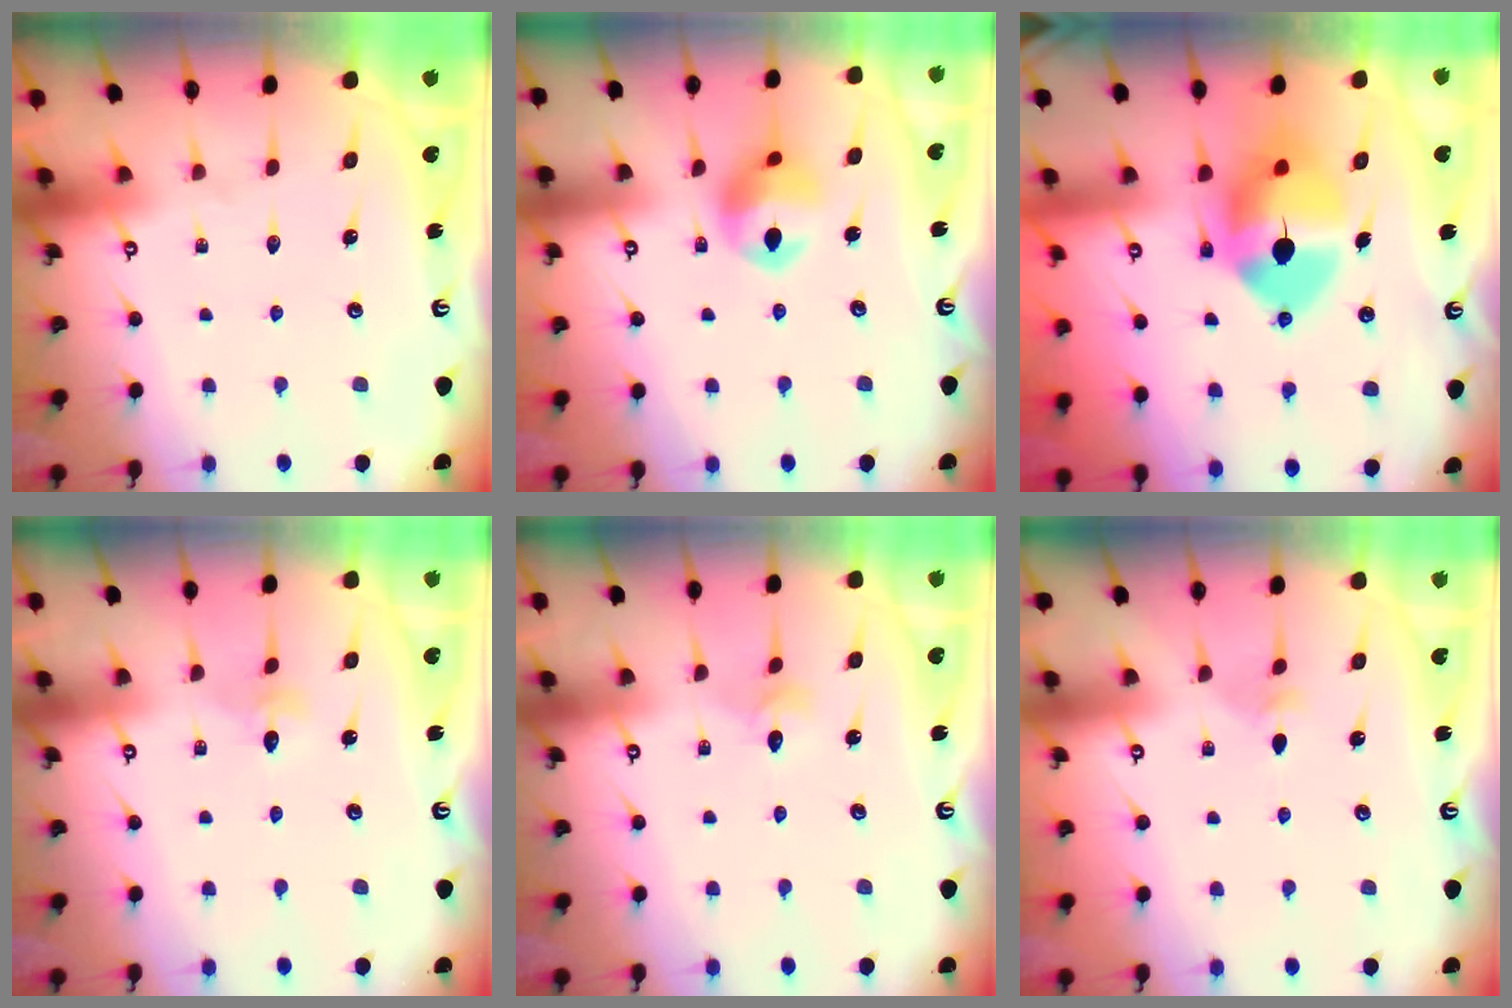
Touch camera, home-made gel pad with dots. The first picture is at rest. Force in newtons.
{"total": 11.6, "press": 11.5, "slide": 1.9}
{"total": 14.4, "press": 14.2, "slide": 2.2}
{"total": 2.3, "press": 2.3, "slide": 0.2}
{"total": 2.2, "press": 2.2, "slide": 0.2}
{"total": 2.2, "press": 2.2, "slide": 0.5}